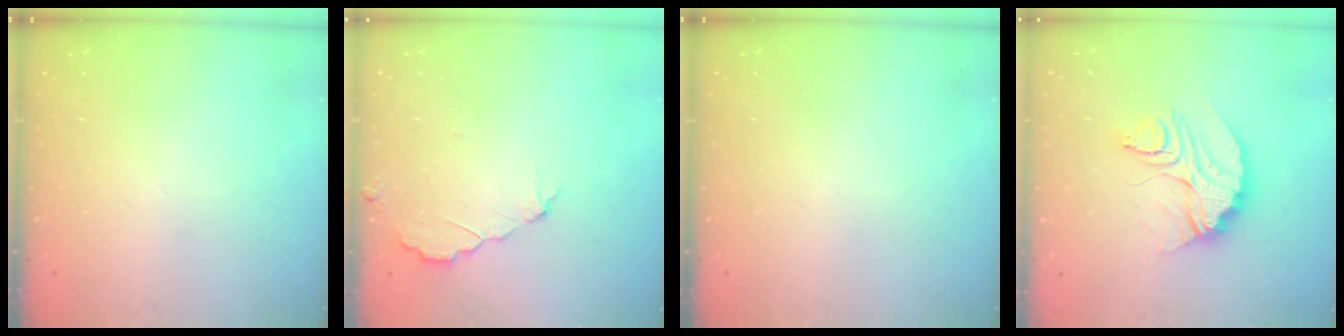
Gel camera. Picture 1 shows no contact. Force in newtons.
{"total": 3.7, "press": 3.7, "slide": 0.4}
{"total": 0.0}
{"total": 14.9, "press": 14.9, "slide": 1.1}